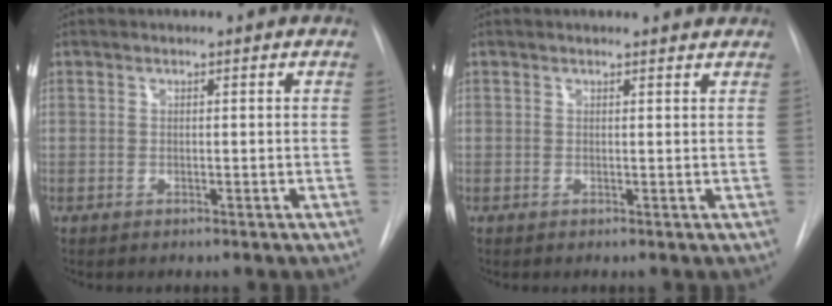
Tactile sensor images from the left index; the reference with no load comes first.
{"total": 2.7, "force": [2.6, 0.6, 0.4], "torque": [-0.009, 0.005, 0.019]}